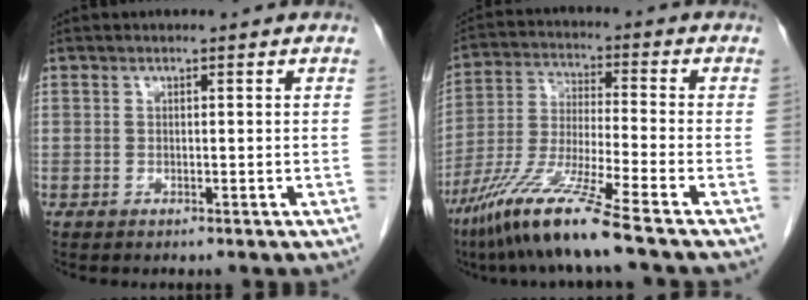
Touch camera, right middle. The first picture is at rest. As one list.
[{"total": 12.3, "force": [-8.6, -1.3, 8.8], "torque": [-0.180, -0.037, -0.165]}]